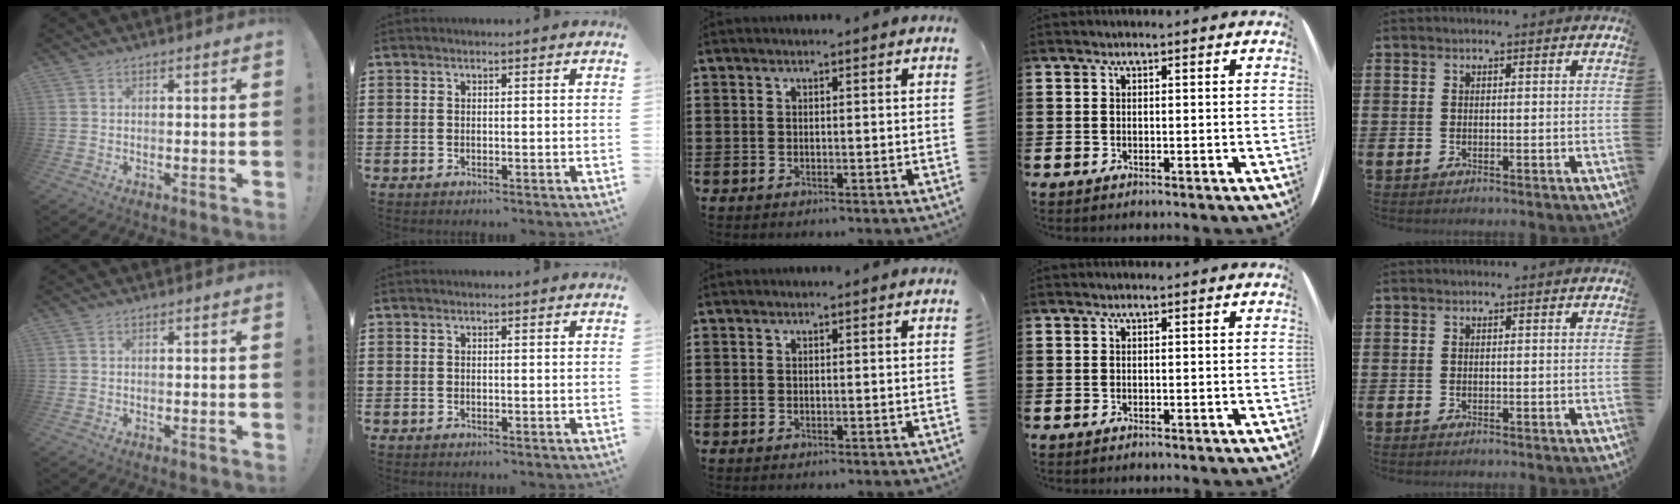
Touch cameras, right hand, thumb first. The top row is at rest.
{}